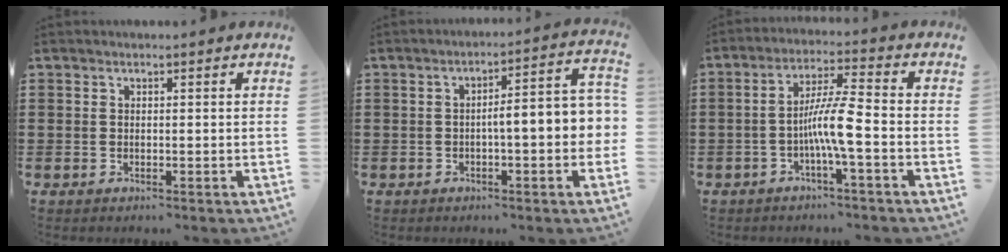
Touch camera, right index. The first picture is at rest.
{"total": 6.3, "force": [-0.7, 0.9, 6.2], "torque": [-0.102, -0.010, -0.018]}
{"total": 7.4, "force": [-2.0, 0.4, 7.1], "torque": [-0.138, -0.002, -0.044]}